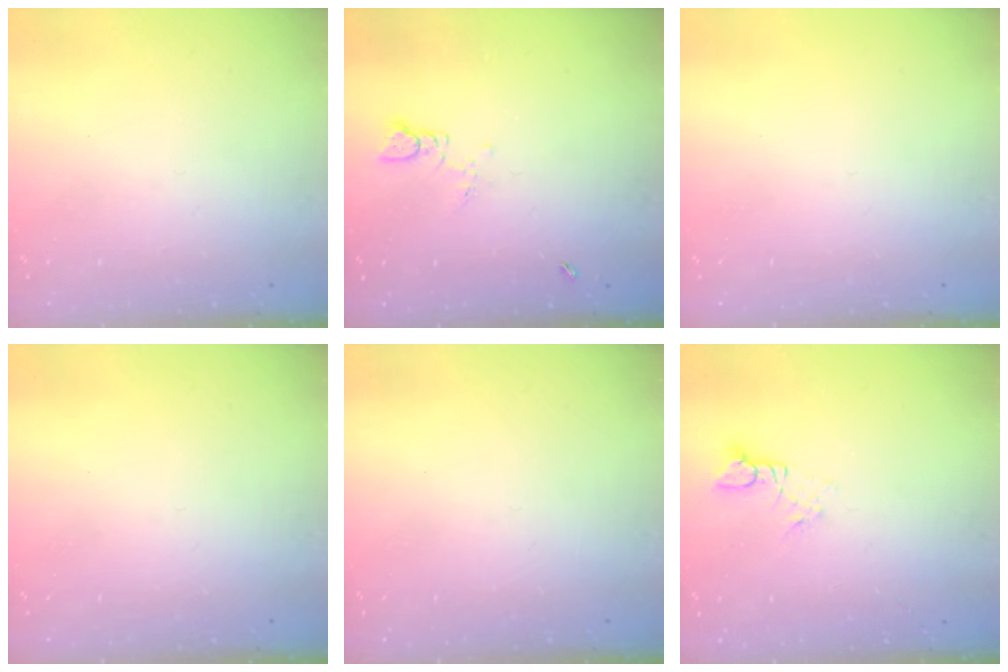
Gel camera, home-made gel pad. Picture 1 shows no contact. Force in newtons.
{"total": 1.0, "press": 1.0, "slide": 0.1}
{"total": 0.0}
{"total": 0.0}
{"total": 0.0}
{"total": 3.0, "press": 3.0, "slide": 0.2}